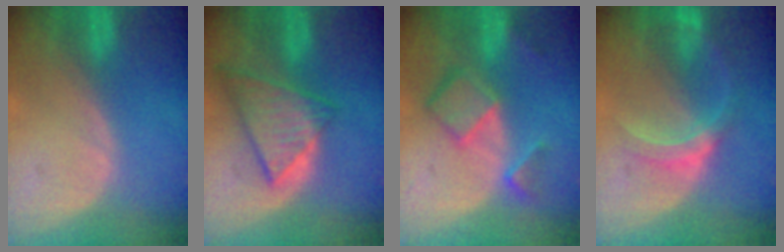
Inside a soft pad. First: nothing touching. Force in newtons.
{"total": 9.0, "press": 7.8, "slide": 4.4}
{"total": 7.2, "press": 6.2, "slide": 3.6}
{"total": 5.5, "press": 5.5, "slide": 0.3}